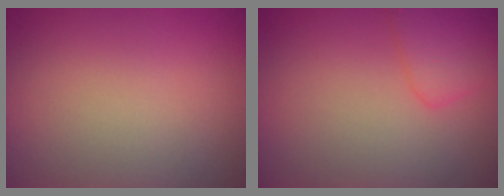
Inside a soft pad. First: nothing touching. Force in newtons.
{"total": 2.5, "press": 2.5, "slide": 0.2}